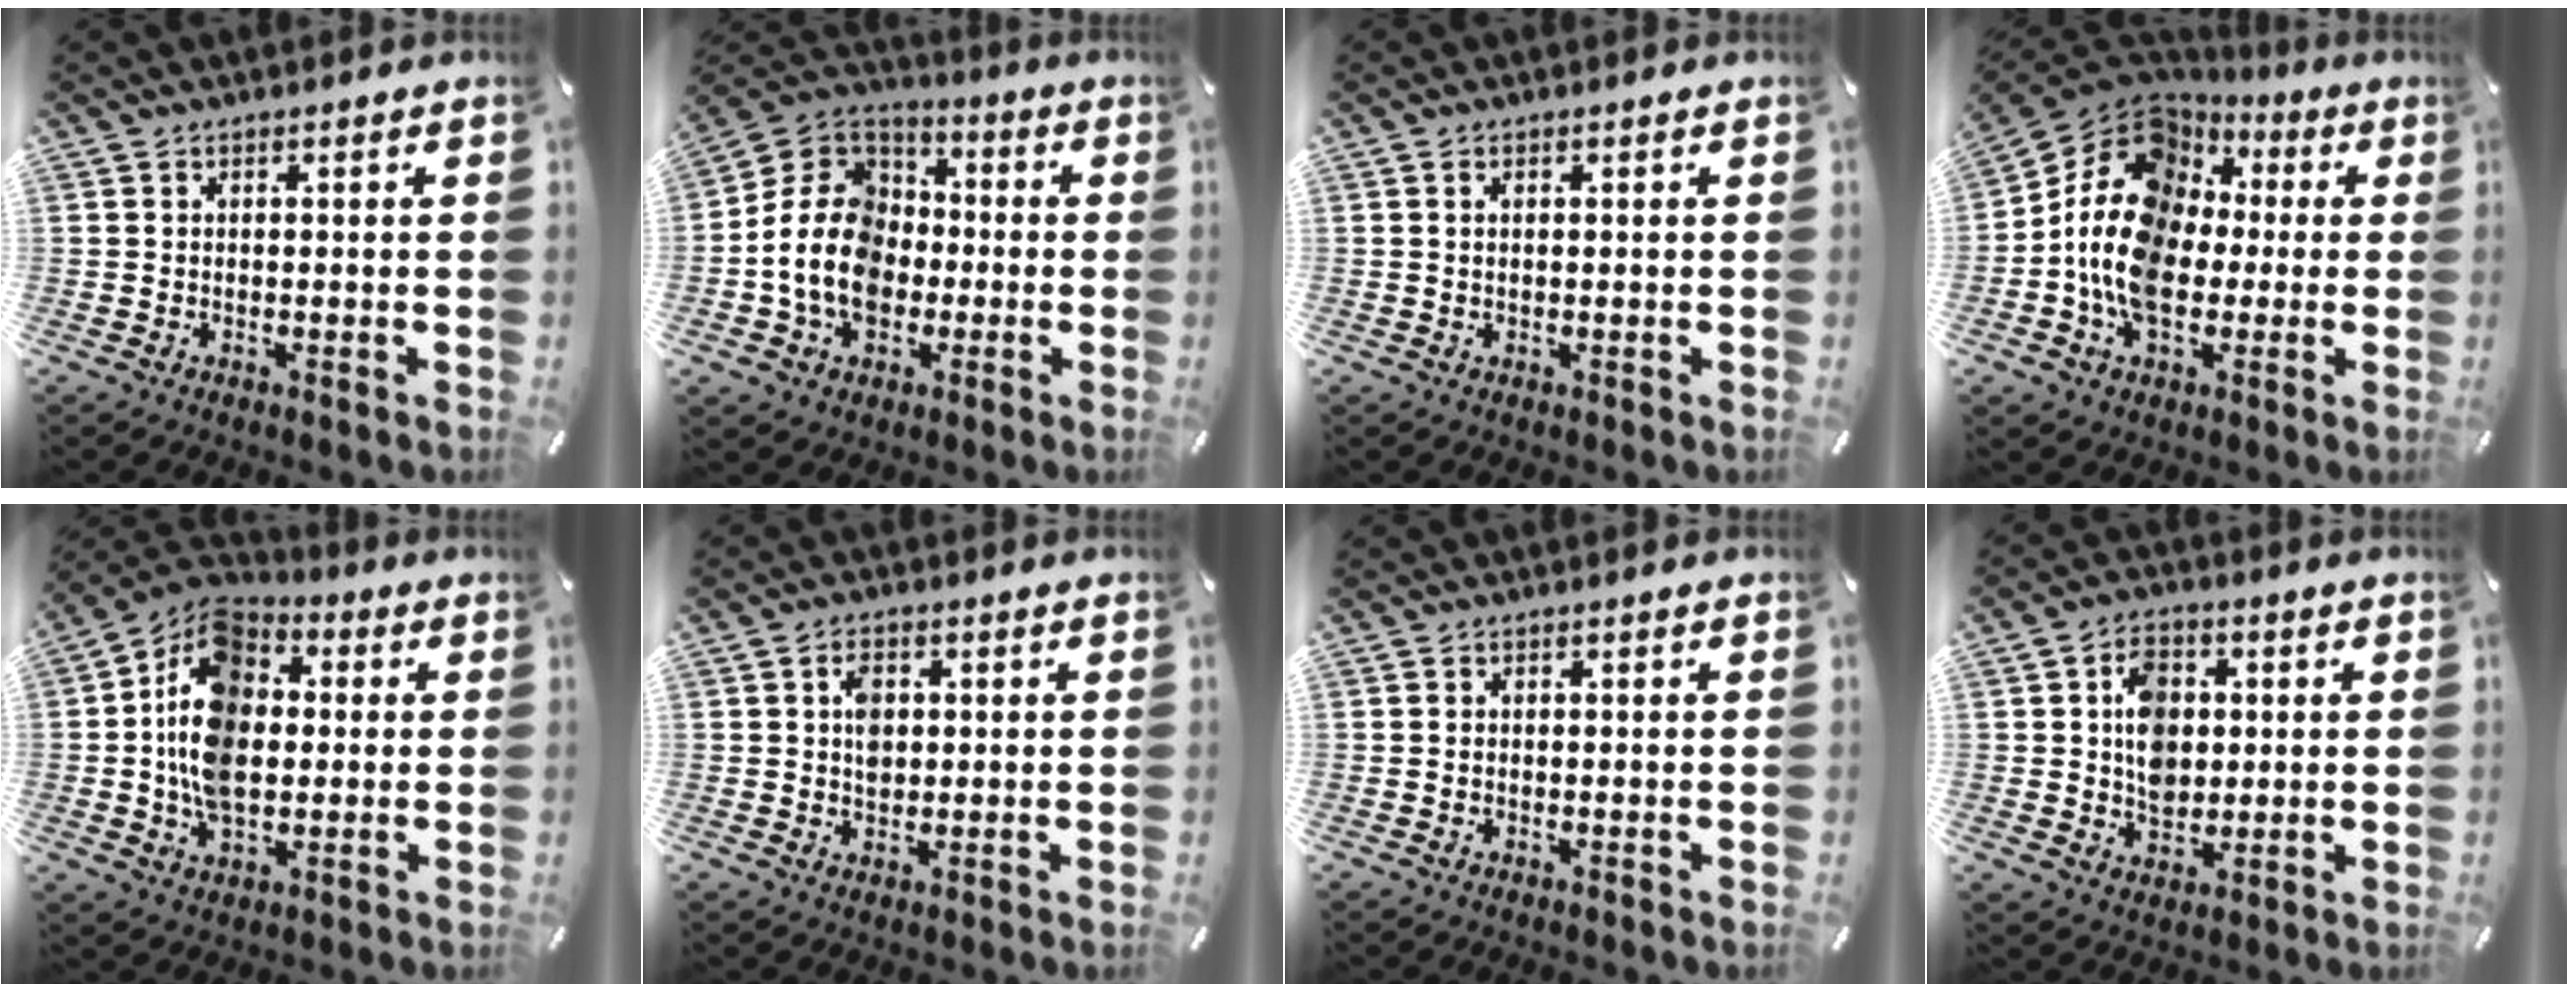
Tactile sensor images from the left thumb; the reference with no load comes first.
{"total": 14.8, "force": [-3.7, 12.0, 7.8], "torque": [-0.189, 0.023, -0.071]}
{"total": 0.7, "force": [0.2, 0.4, 0.6], "torque": [-0.013, 0.002, 0.002]}
{"total": 16.3, "force": [-2.1, 12.7, 10.1], "torque": [-0.230, 0.014, -0.043]}
{"total": 15.9, "force": [-0.4, 11.2, 11.3], "torque": [-0.243, 0.007, -0.014]}
{"total": 4.4, "force": [0.9, 3.3, 2.8], "torque": [-0.036, -0.001, 0.009]}
{"total": 0.6, "force": [0.0, 0.4, 0.4], "torque": [-0.009, 0.002, -0.002]}
{"total": 10.2, "force": [1.1, 8.0, 6.1], "torque": [-0.102, 0.010, 0.021]}